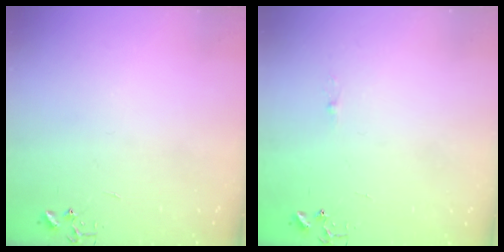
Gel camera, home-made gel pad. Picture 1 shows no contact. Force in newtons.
{"total": 3.6, "press": 3.6, "slide": 0.5}